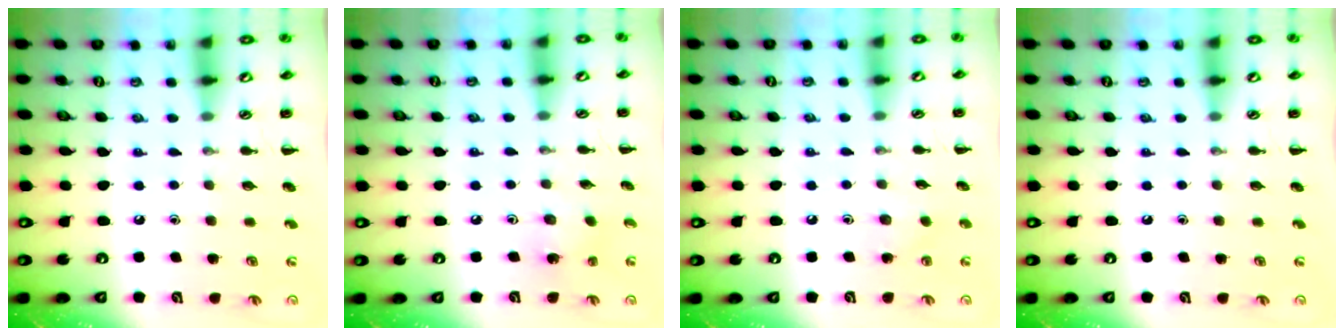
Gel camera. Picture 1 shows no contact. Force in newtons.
{"total": 1.7, "press": 1.6, "slide": 0.6}
{"total": 3.8, "press": 3.6, "slide": 1.1}
{"total": 0.0}